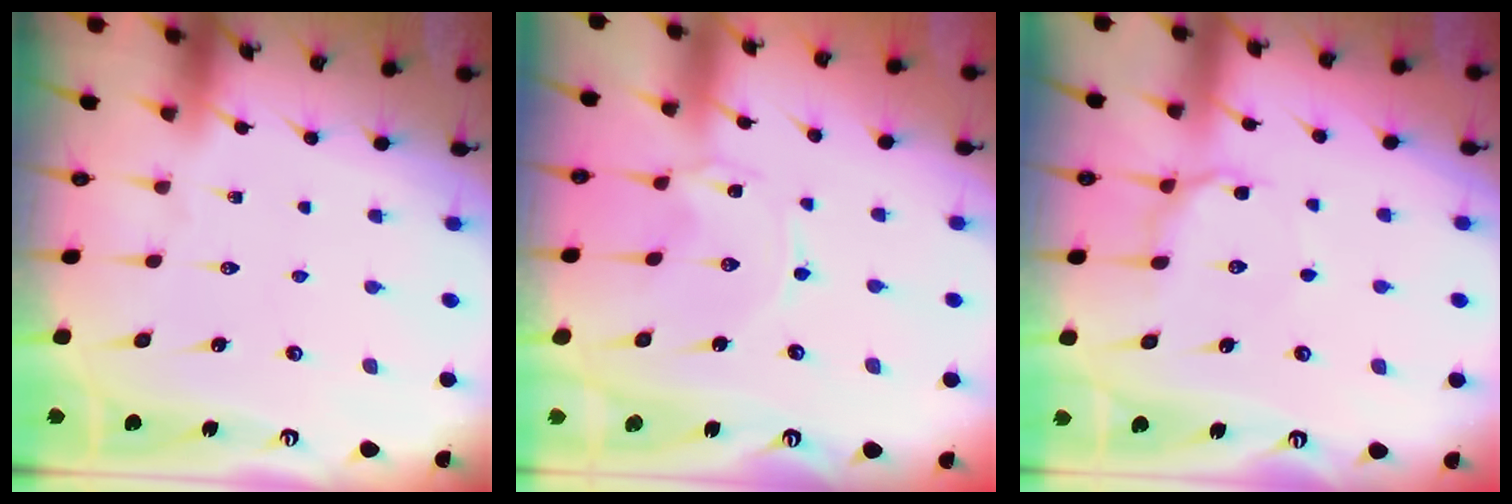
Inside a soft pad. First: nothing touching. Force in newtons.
{"total": 0.6, "press": 0.6, "slide": 0.1}
{"total": 7.0, "press": 6.9, "slide": 1.1}